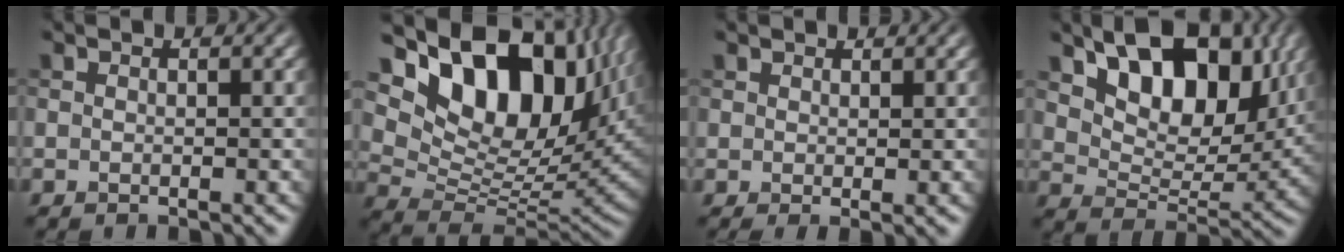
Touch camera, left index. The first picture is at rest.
{"total": 14.5, "force": [7.4, 8.1, 9.4], "torque": [-0.156, 0.019, 0.128]}
{"total": 1.5, "force": [0.7, 1.1, 0.6], "torque": [-0.010, 0.000, 0.012]}
{"total": 11.2, "force": [5.8, 6.2, 7.3], "torque": [-0.118, 0.001, 0.097]}